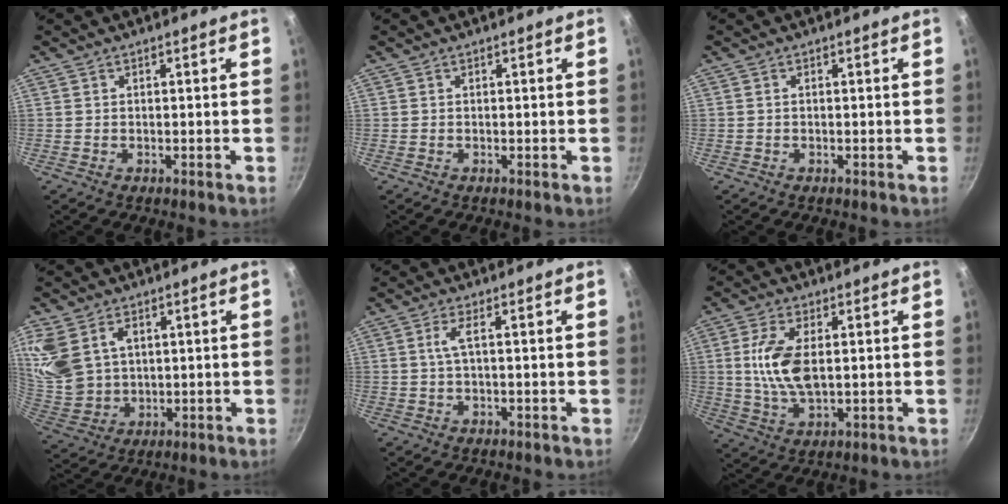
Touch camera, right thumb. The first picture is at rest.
{"total": 0.0}
{"total": 0.0}
{"total": 14.6, "force": [4.6, 10.5, 9.1], "torque": [-0.215, -0.002, 0.110]}
{"total": 2.2, "force": [0.2, 0.4, 2.2], "torque": [-0.061, 0.007, 0.007]}
{"total": 10.2, "force": [1.1, 5.0, 8.8], "torque": [-0.187, -0.007, 0.026]}